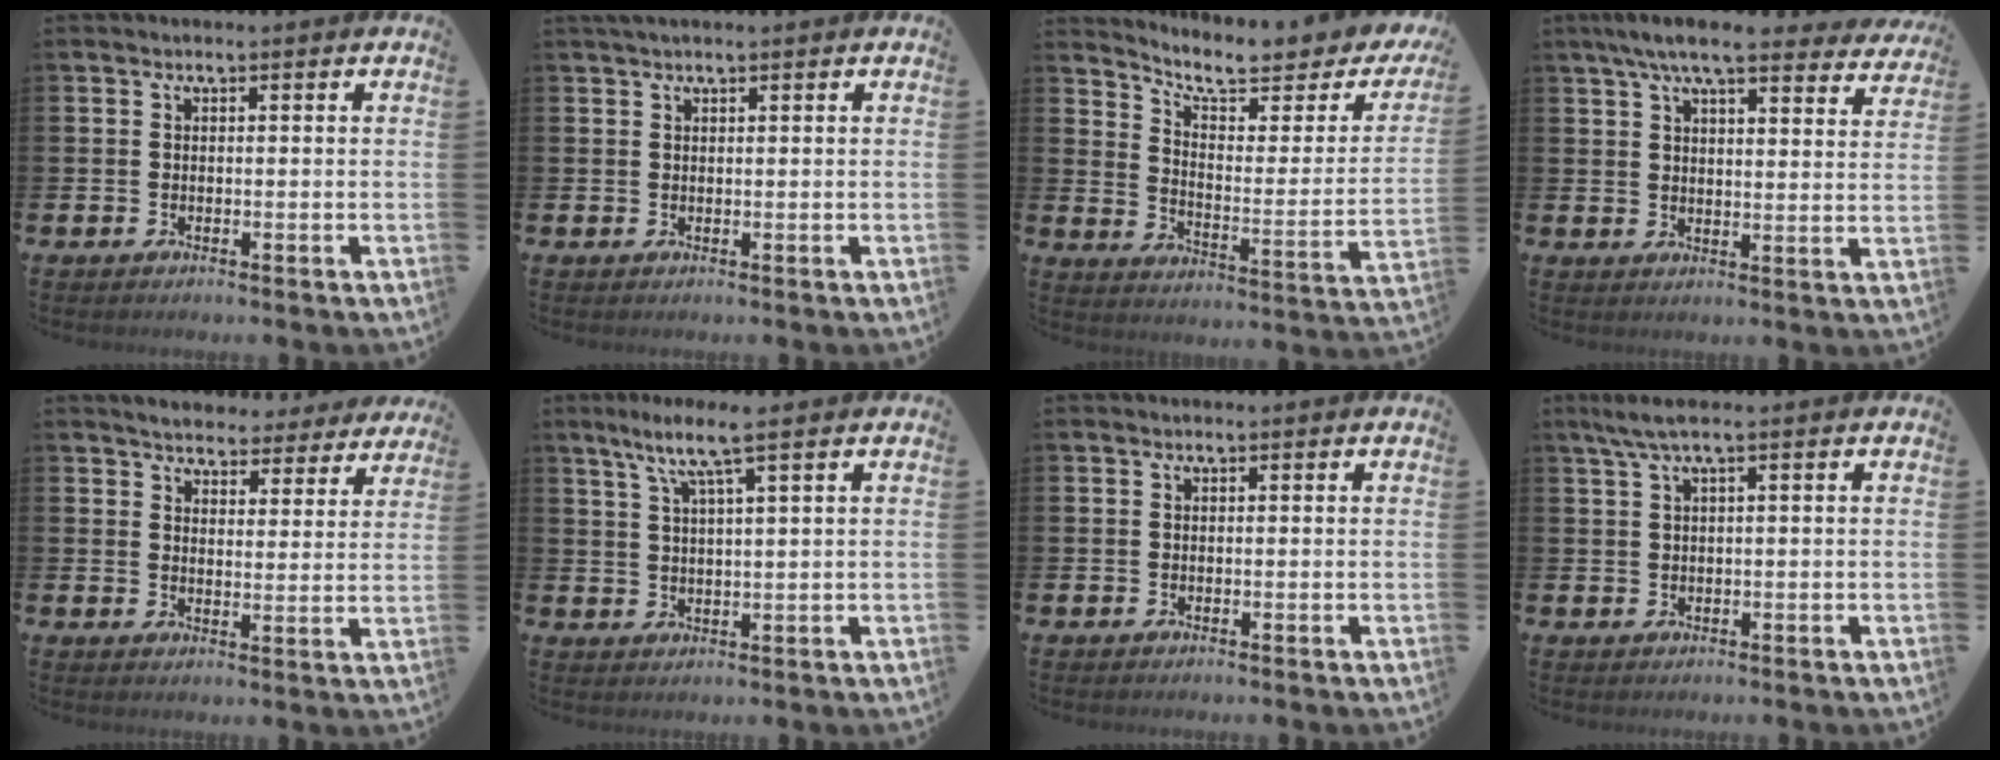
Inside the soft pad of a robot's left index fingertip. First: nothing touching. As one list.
[{"total": 1.2, "force": [1.0, 0.0, 0.6], "torque": [-0.008, 0.001, 0.017]}, {"total": 8.0, "force": [6.8, 2.0, 3.7], "torque": [-0.086, -0.048, 0.112]}, {"total": 7.7, "force": [6.8, 1.3, 3.4], "torque": [-0.073, -0.025, 0.119]}, {"total": 4.7, "force": [4.6, 0.9, 0.2], "torque": [-0.019, -0.029, 0.079]}, {"total": 6.3, "force": [4.3, 0.4, 4.6], "torque": [-0.093, -0.006, 0.071]}, {"total": 0.0}, {"total": 2.6, "force": [1.3, 0.1, 2.3], "torque": [-0.049, 0.004, 0.023]}]